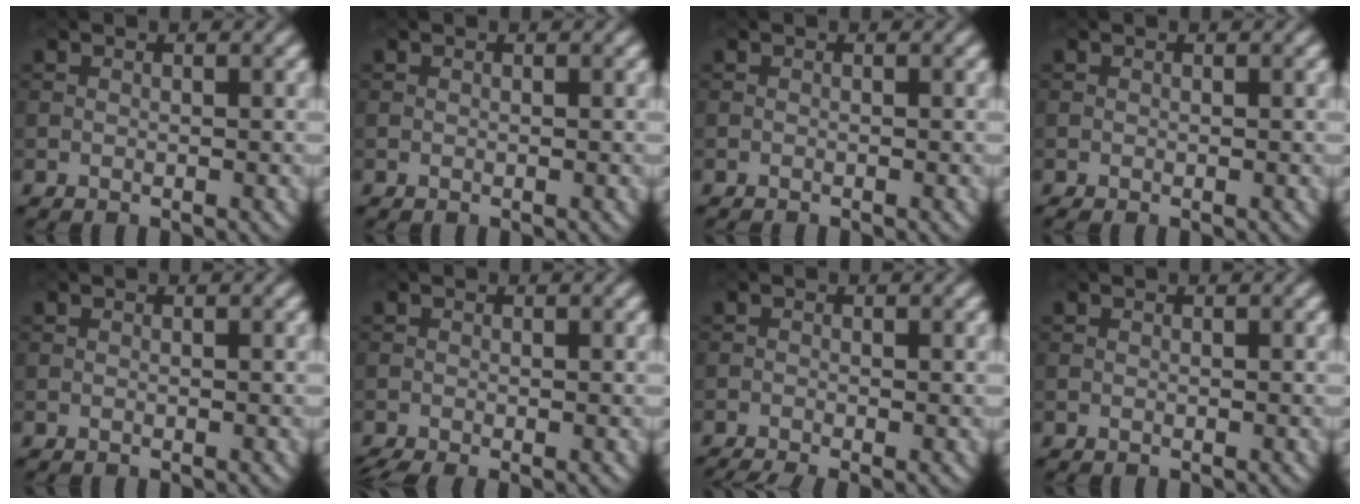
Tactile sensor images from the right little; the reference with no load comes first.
{"total": 0.0}
{"total": 0.7, "force": [-0.7, -0.1, 0.1], "torque": [-0.003, -0.008, -0.015]}
{"total": 0.9, "force": [-0.5, 0.3, 0.7], "torque": [-0.018, -0.005, -0.012]}
{"total": 0.0}
{"total": 2.5, "force": [-1.4, 0.8, 1.9], "torque": [-0.044, -0.007, -0.028]}
{"total": 2.8, "force": [-2.1, 0.5, 1.9], "torque": [-0.028, -0.007, -0.040]}
{"total": 0.0}